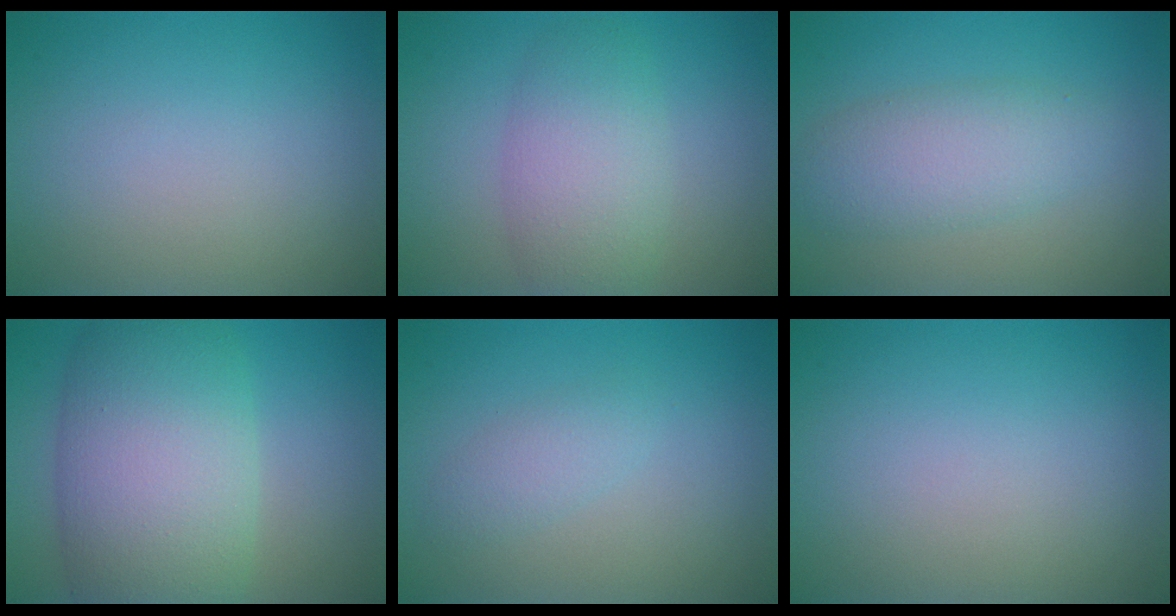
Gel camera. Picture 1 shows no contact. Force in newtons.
{"total": 4.9, "press": 4.9, "slide": 0.2}
{"total": 4.0, "press": 4.0, "slide": 0.2}
{"total": 10.8, "press": 10.8, "slide": 0.5}
{"total": 1.6, "press": 1.6, "slide": 0.1}
{"total": 0.0}